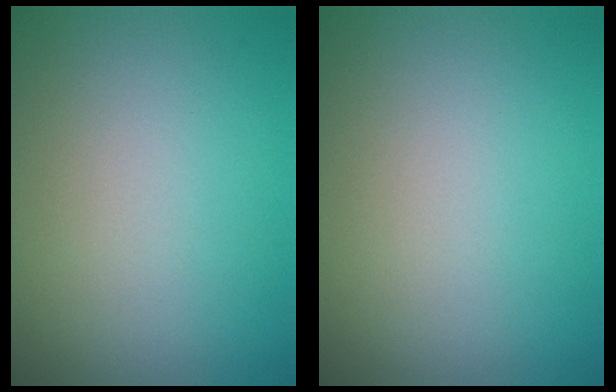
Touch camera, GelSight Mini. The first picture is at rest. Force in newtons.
{"total": 0.0}